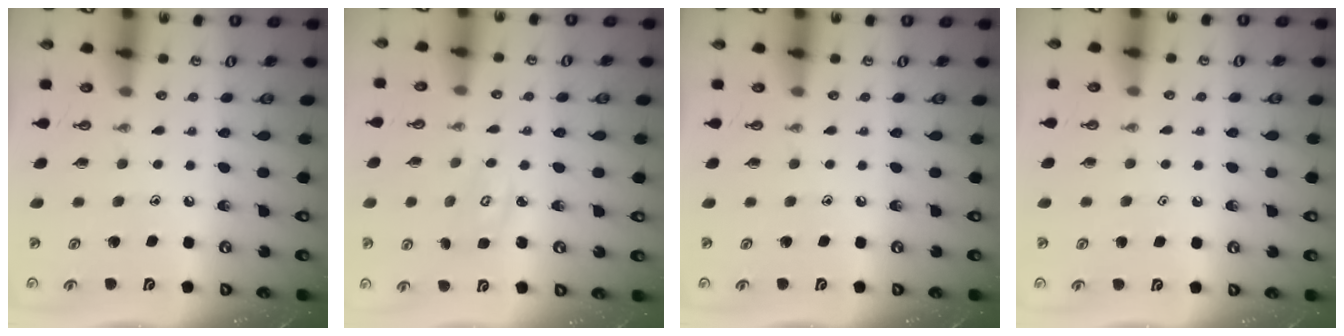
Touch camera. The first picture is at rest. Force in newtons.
{"total": 4.0, "press": 4.0, "slide": 0.4}
{"total": 0.0}
{"total": 0.9, "press": 0.7, "slide": 0.5}